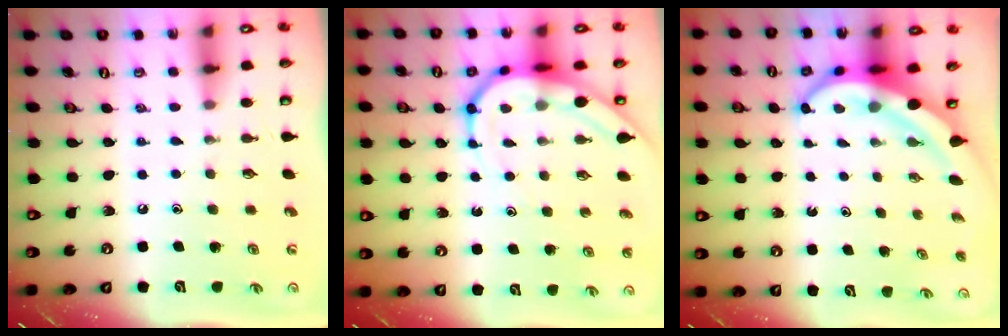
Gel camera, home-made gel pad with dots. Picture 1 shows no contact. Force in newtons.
{"total": 9.1, "press": 9.1, "slide": 0.8}
{"total": 7.5, "press": 7.3, "slide": 1.4}